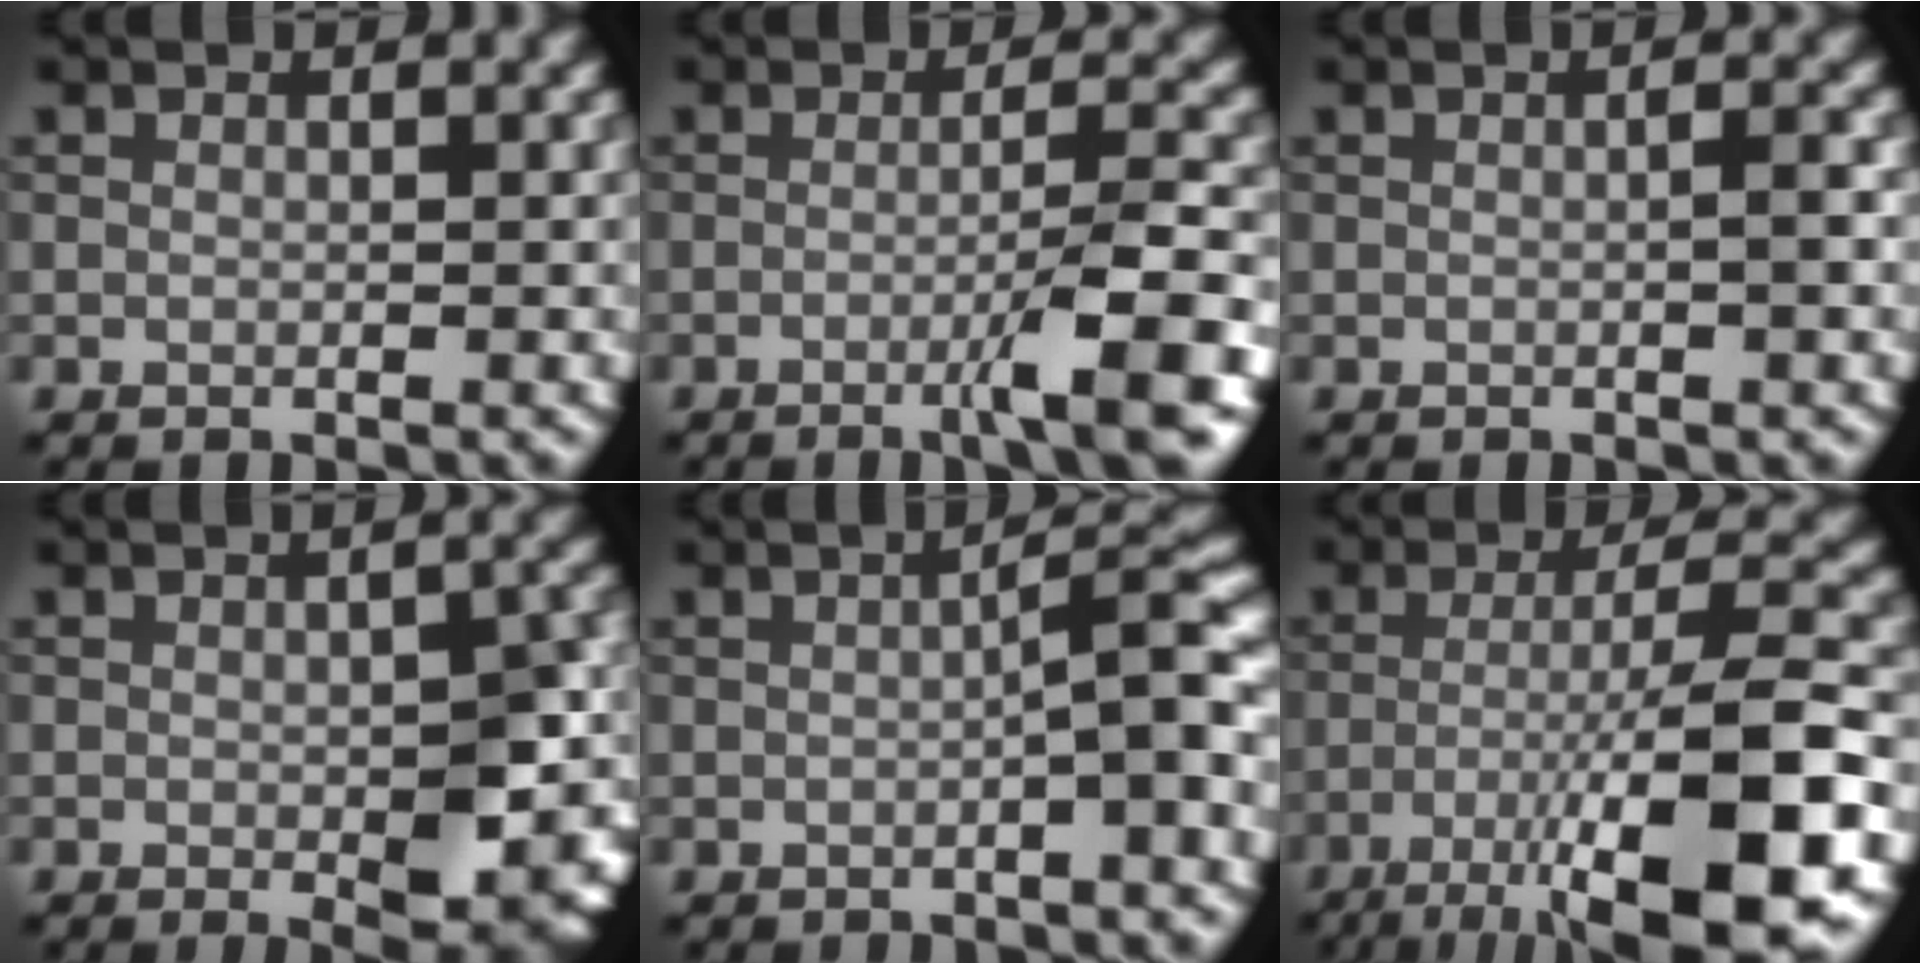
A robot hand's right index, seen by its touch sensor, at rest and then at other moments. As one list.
[{"total": 5.6, "force": [-2.2, 0.6, 5.1], "torque": [-0.072, 0.007, -0.045]}, {"total": 1.2, "force": [-0.2, 0.1, 1.1], "torque": [-0.017, 0.005, -0.004]}, {"total": 8.3, "force": [-1.8, 3.6, 7.2], "torque": [-0.091, -0.015, -0.016]}, {"total": 3.4, "force": [-0.9, 0.3, 3.3], "torque": [-0.049, 0.021, -0.017]}, {"total": 12.8, "force": [-6.1, 2.7, 11.0], "torque": [-0.170, 0.001, -0.101]}]